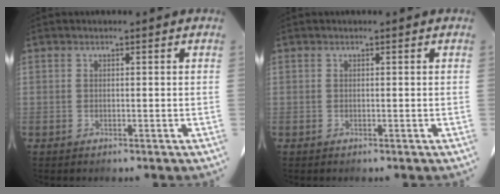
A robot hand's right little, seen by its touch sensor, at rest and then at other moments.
{"total": 0.0}